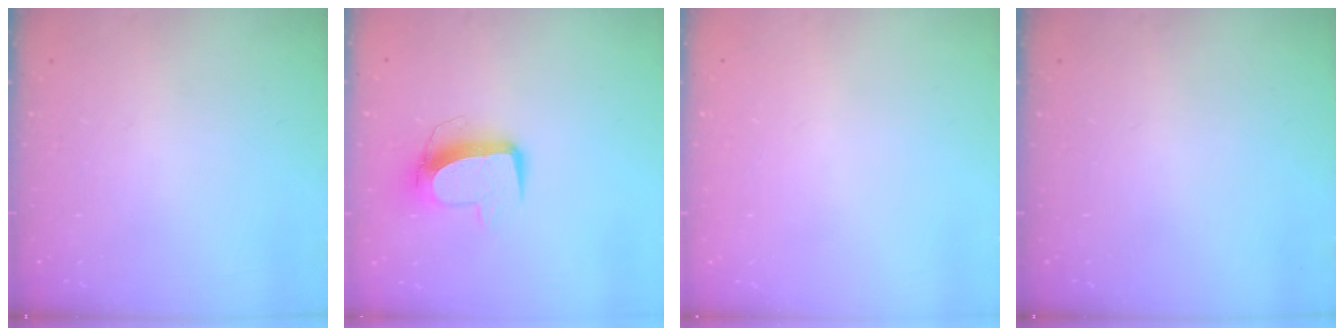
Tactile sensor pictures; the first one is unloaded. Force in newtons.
{"total": 10.9, "press": 10.9, "slide": 0.7}
{"total": 0.0}
{"total": 0.0}